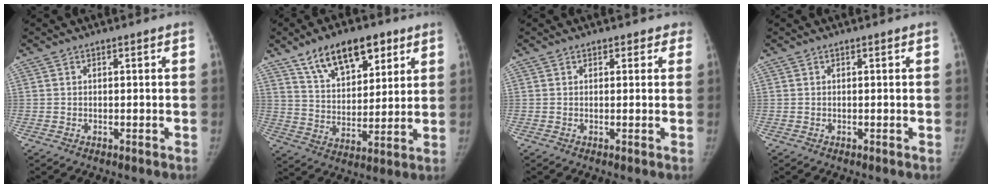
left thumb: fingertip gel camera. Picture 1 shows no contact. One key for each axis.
{"total": 15.2, "fx": 9.0, "fy": 7.7, "fz": 9.4, "tx": -0.109, "ty": -0.037, "tz": 0.155}
{"total": 2.4, "fx": 1.6, "fy": 1.7, "fz": 0.2, "tx": 0.034, "ty": -0.003, "tz": 0.006}
{"total": 0.0}